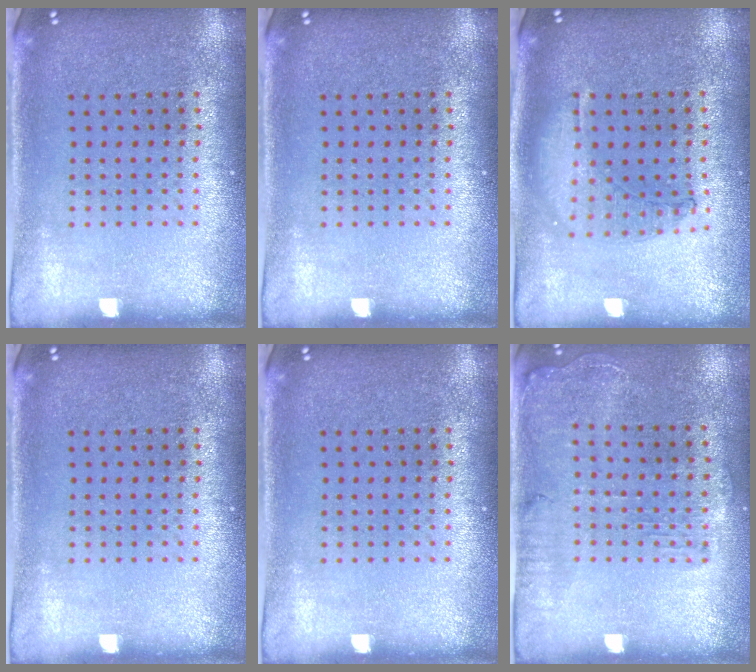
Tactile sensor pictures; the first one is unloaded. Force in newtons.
{"total": 0.0}
{"total": 0.9, "press": 0.9, "slide": 0.3}
{"total": 0.0}
{"total": 0.0}
{"total": 1.6, "press": 1.5, "slide": 0.5}